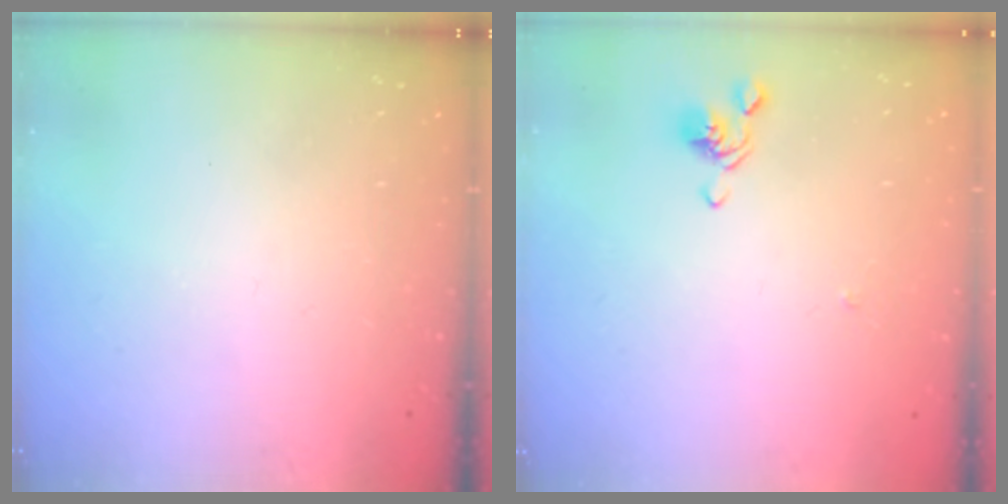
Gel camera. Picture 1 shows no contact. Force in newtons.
{"total": 1.4, "press": 1.2, "slide": 0.6}